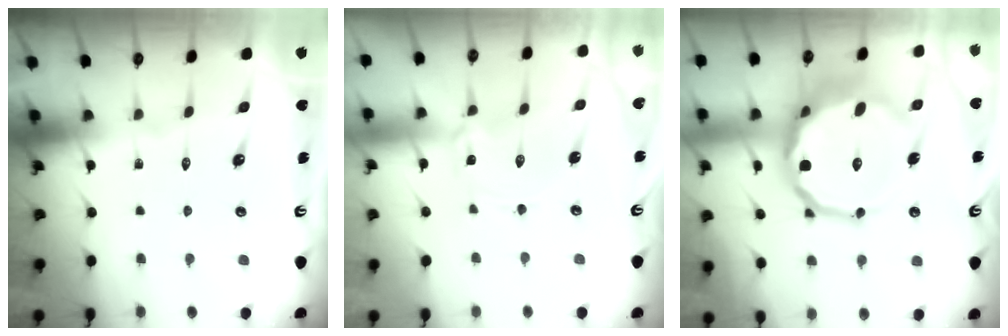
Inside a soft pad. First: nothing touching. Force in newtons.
{"total": 0.9, "press": 0.9, "slide": 0.1}
{"total": 16.8, "press": 16.3, "slide": 4.2}